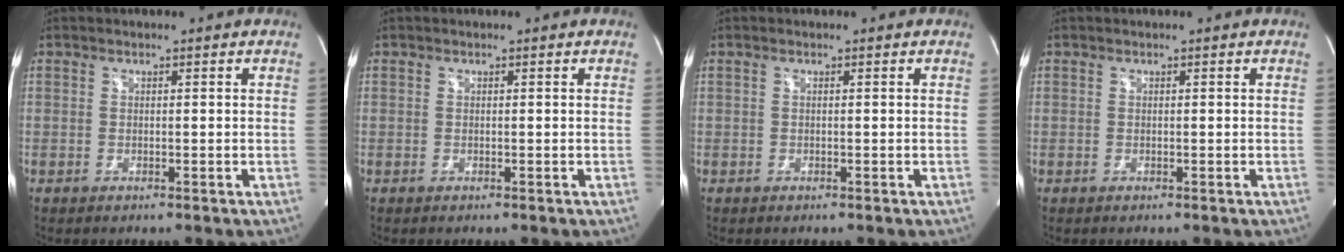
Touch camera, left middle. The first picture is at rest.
{"total": 0.0}
{"total": 0.0}
{"total": 0.0}